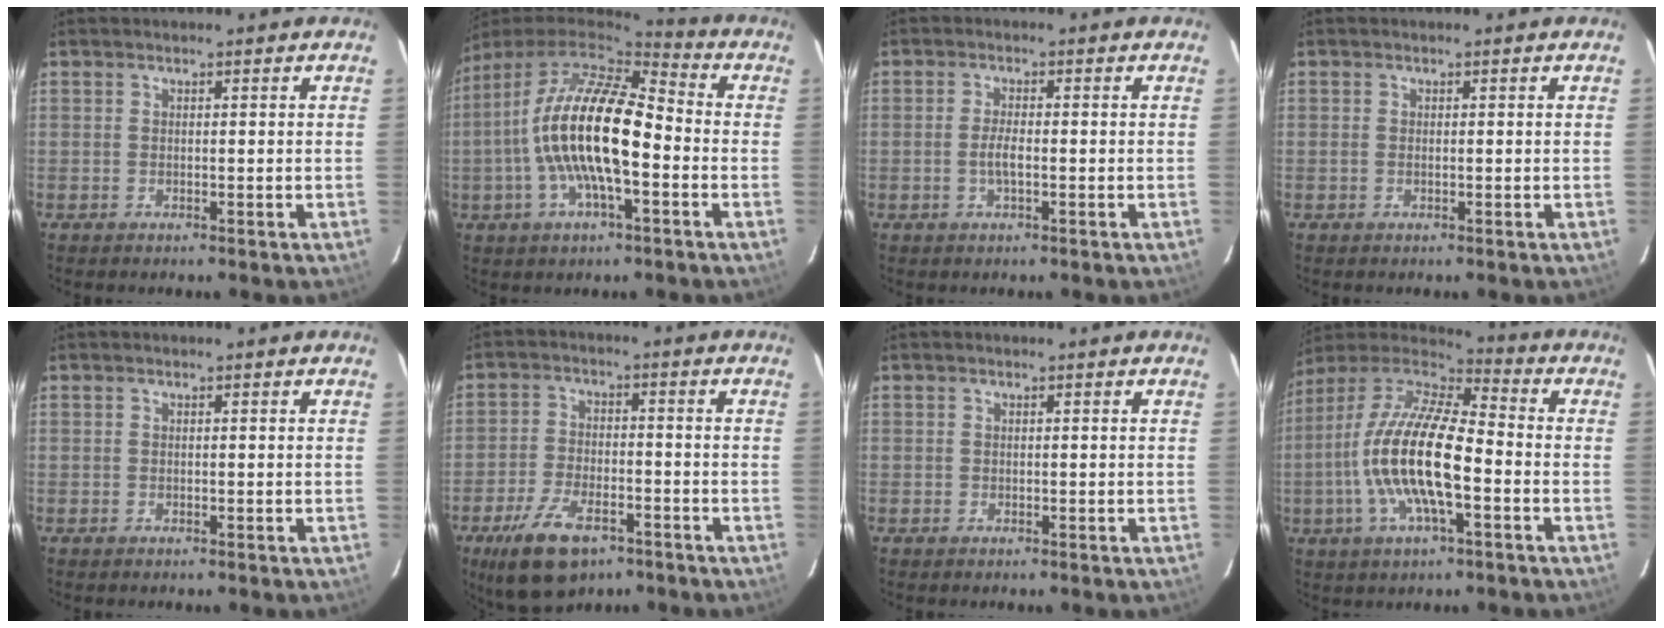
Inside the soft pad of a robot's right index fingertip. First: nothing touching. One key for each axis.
{"total": 17.1, "fx": -2.7, "fy": 5.3, "fz": 16.0, "tx": -0.292, "ty": -0.003, "tz": -0.055}
{"total": 2.7, "fx": -0.7, "fy": 0.7, "fz": 2.5, "tx": -0.051, "ty": -0.002, "tz": -0.014}
{"total": 0.6, "fx": -0.1, "fy": 0.3, "fz": 0.5, "tx": -0.012, "ty": 0.000, "tz": -0.003}
{"total": 0.0}
{"total": 12.3, "fx": -7.6, "fy": 5.8, "fz": 7.6, "tx": -0.171, "ty": -0.014, "tz": -0.132}
{"total": 0.0}
{"total": 18.5, "fx": -4.0, "fy": 5.6, "fz": 17.1, "tx": -0.332, "ty": -0.007, "tz": -0.083}